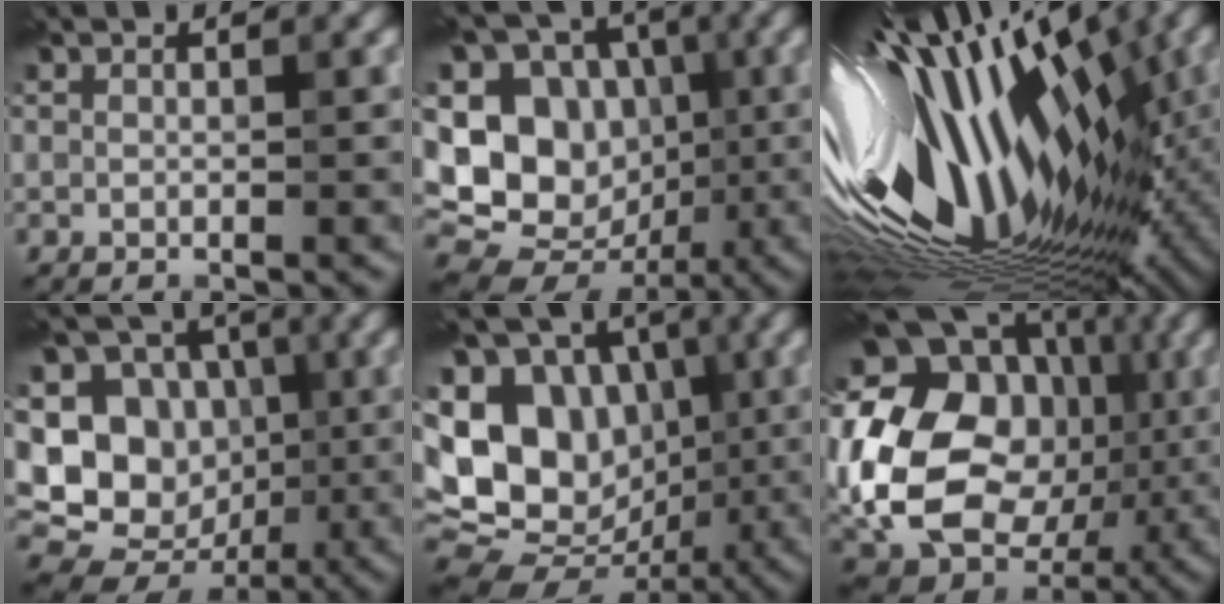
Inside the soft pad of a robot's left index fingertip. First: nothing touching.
{"total": 14.0, "force": [-0.2, 12.2, 6.9], "torque": [-0.138, 0.020, -0.024]}
{"total": 18.9, "force": [-0.8, 8.1, 17.0], "torque": [-0.288, -0.028, -0.015]}
{"total": 12.2, "force": [-0.4, 10.9, 5.6], "torque": [-0.113, 0.018, -0.027]}
{"total": 16.7, "force": [0.2, 14.0, 9.1], "torque": [-0.179, 0.032, -0.022]}
{"total": 23.3, "force": [0.0, 19.9, 12.1], "torque": [-0.244, 0.031, -0.034]}